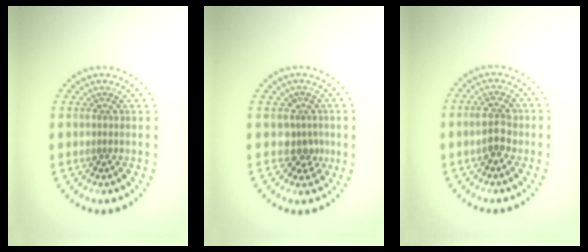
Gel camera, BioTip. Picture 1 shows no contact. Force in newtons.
{"total": 2.3, "press": 1.8, "slide": 1.6}
{"total": 2.8, "press": 2.8, "slide": 0.1}